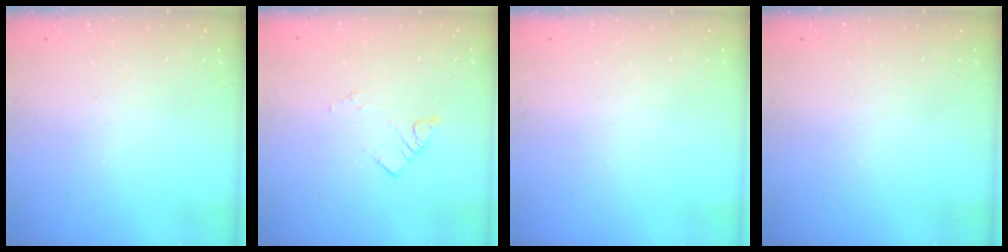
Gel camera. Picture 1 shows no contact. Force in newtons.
{"total": 3.7, "press": 3.7, "slide": 0.5}
{"total": 0.0}
{"total": 0.0}